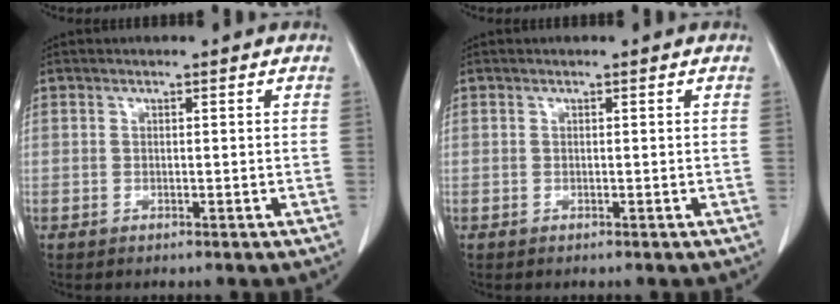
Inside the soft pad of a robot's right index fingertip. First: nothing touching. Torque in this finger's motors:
{"motor_torque": [0.00, 0.00, 0.00, 0.00]}